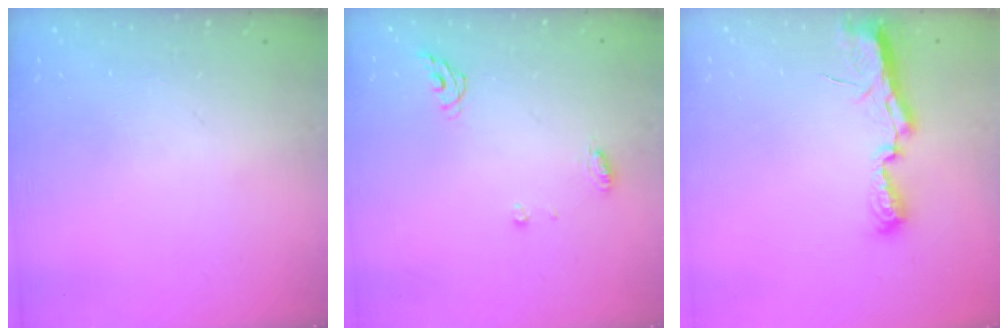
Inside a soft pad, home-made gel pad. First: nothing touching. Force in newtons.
{"total": 6.0, "press": 6.0, "slide": 0.7}
{"total": 7.4, "press": 7.3, "slide": 0.6}